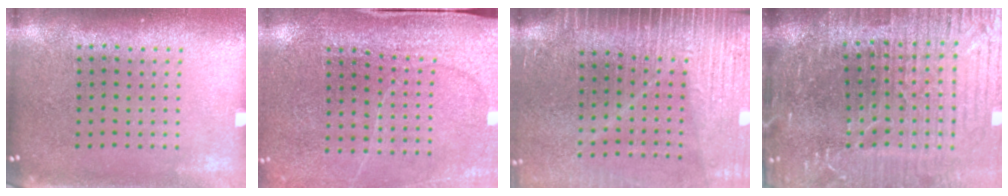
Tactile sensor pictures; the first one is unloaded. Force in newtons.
{"total": 3.0, "press": 3.0, "slide": 0.1}
{"total": 4.0, "press": 3.5, "slide": 2.0}
{"total": 6.9, "press": 6.0, "slide": 3.4}